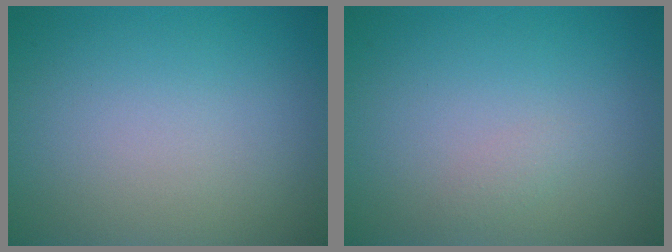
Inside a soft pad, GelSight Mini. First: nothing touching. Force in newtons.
{"total": 0.6, "press": 0.6, "slide": 0.0}